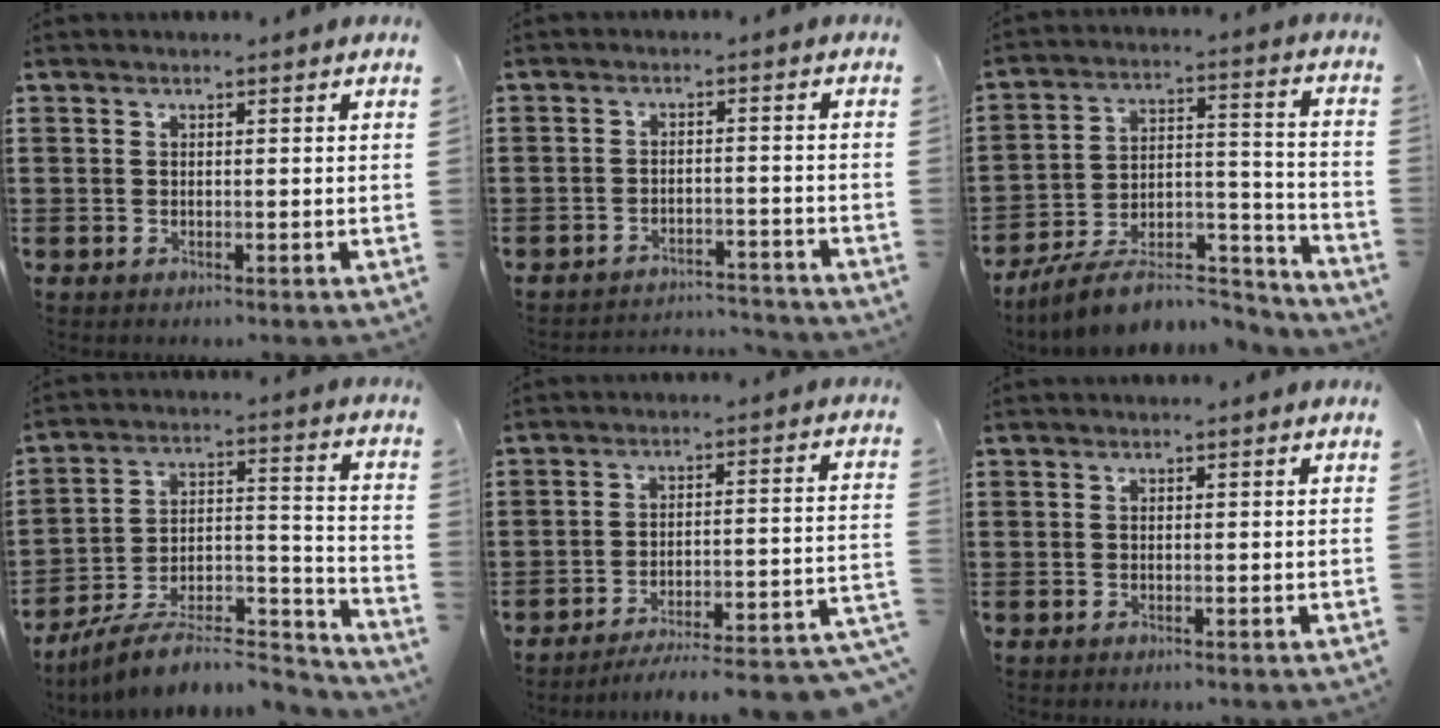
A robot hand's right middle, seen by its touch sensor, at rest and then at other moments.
{"total": 3.3, "force": [-3.3, 0.2, -0.2], "torque": [-0.006, -0.002, -0.070]}
{"total": 10.5, "force": [-8.7, 2.7, 5.2], "torque": [-0.084, 0.022, -0.163]}
{"total": 9.6, "force": [-8.2, 1.9, 4.5], "torque": [-0.065, 0.018, -0.156]}
{"total": 5.0, "force": [-4.5, -0.4, 2.2], "torque": [-0.037, -0.023, -0.091]}
{"total": 0.0}